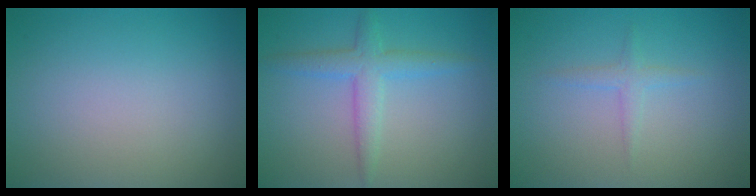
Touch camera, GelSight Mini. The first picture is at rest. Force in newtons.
{"total": 3.0, "press": 3.0, "slide": 0.1}
{"total": 1.2, "press": 1.2, "slide": 0.0}